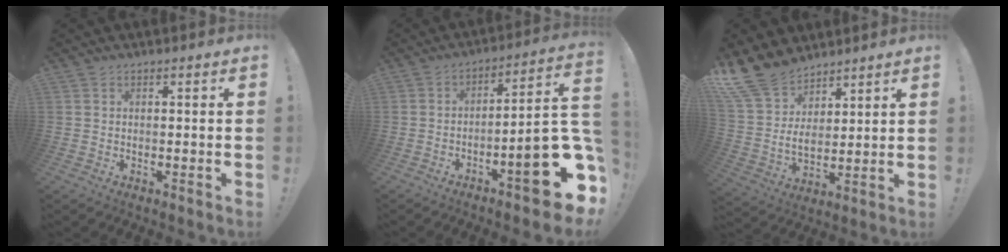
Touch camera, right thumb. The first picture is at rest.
{"total": 19.1, "force": [-8.6, 5.0, 16.4], "torque": [-0.194, 0.046, -0.129]}
{"total": 13.9, "force": [10.9, 7.1, 5.0], "torque": [-0.110, -0.077, 0.211]}